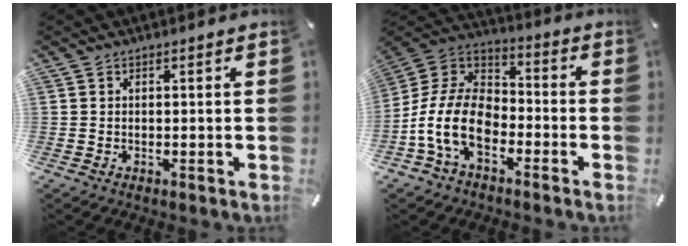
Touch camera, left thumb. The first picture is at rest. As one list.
[{"total": 14.1, "force": [-6.9, 8.6, 8.8], "torque": [-0.205, 0.019, -0.135]}]